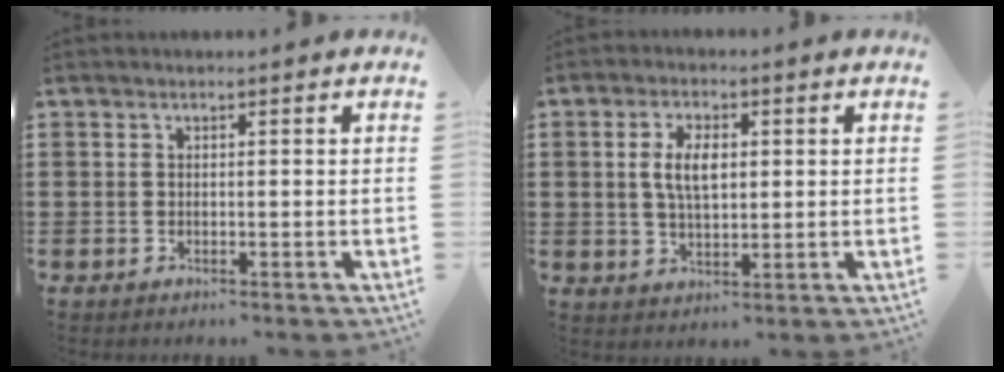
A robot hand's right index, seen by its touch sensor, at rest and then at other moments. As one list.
[{"total": 5.4, "force": [0.8, 2.5, 4.7], "torque": [-0.094, 0.010, 0.012]}]